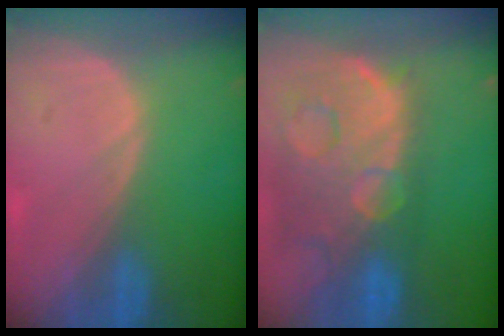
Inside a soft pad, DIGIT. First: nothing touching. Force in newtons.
{"total": 14.5, "press": 11.7, "slide": 8.4}